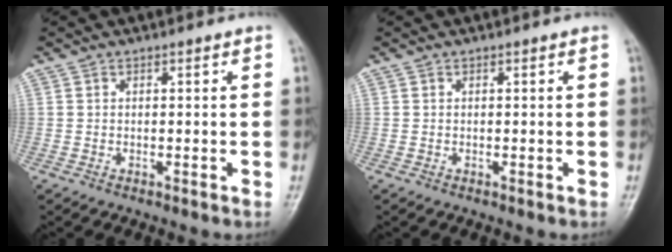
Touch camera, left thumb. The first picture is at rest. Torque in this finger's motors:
{"motor_torque": [-0.03, 0.01, -0.05, 0.02, 0.00]}